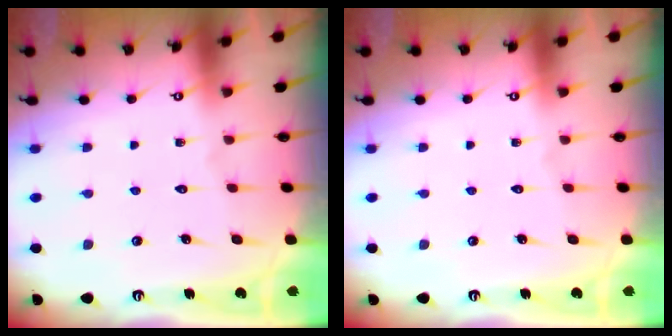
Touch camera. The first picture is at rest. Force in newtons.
{"total": 0.0}